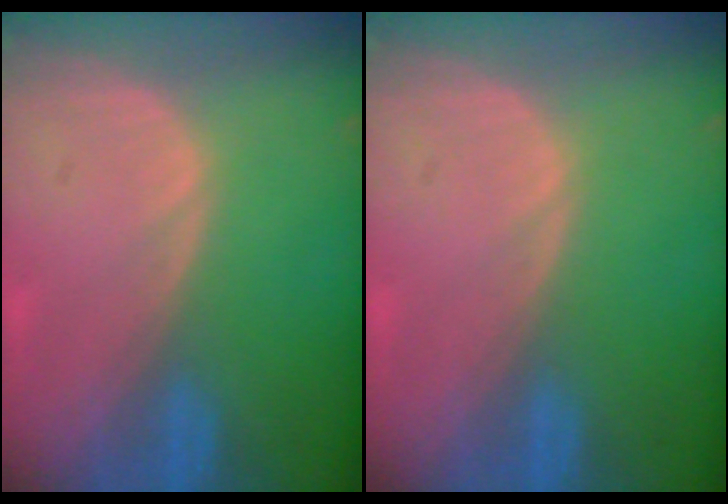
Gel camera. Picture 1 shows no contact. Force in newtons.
{"total": 0.0}